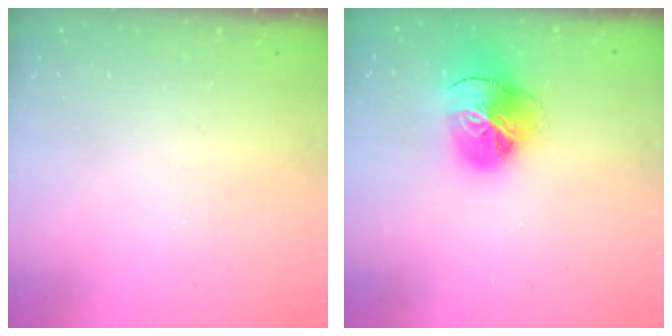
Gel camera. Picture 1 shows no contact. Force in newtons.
{"total": 18.2, "press": 18.1, "slide": 2.0}